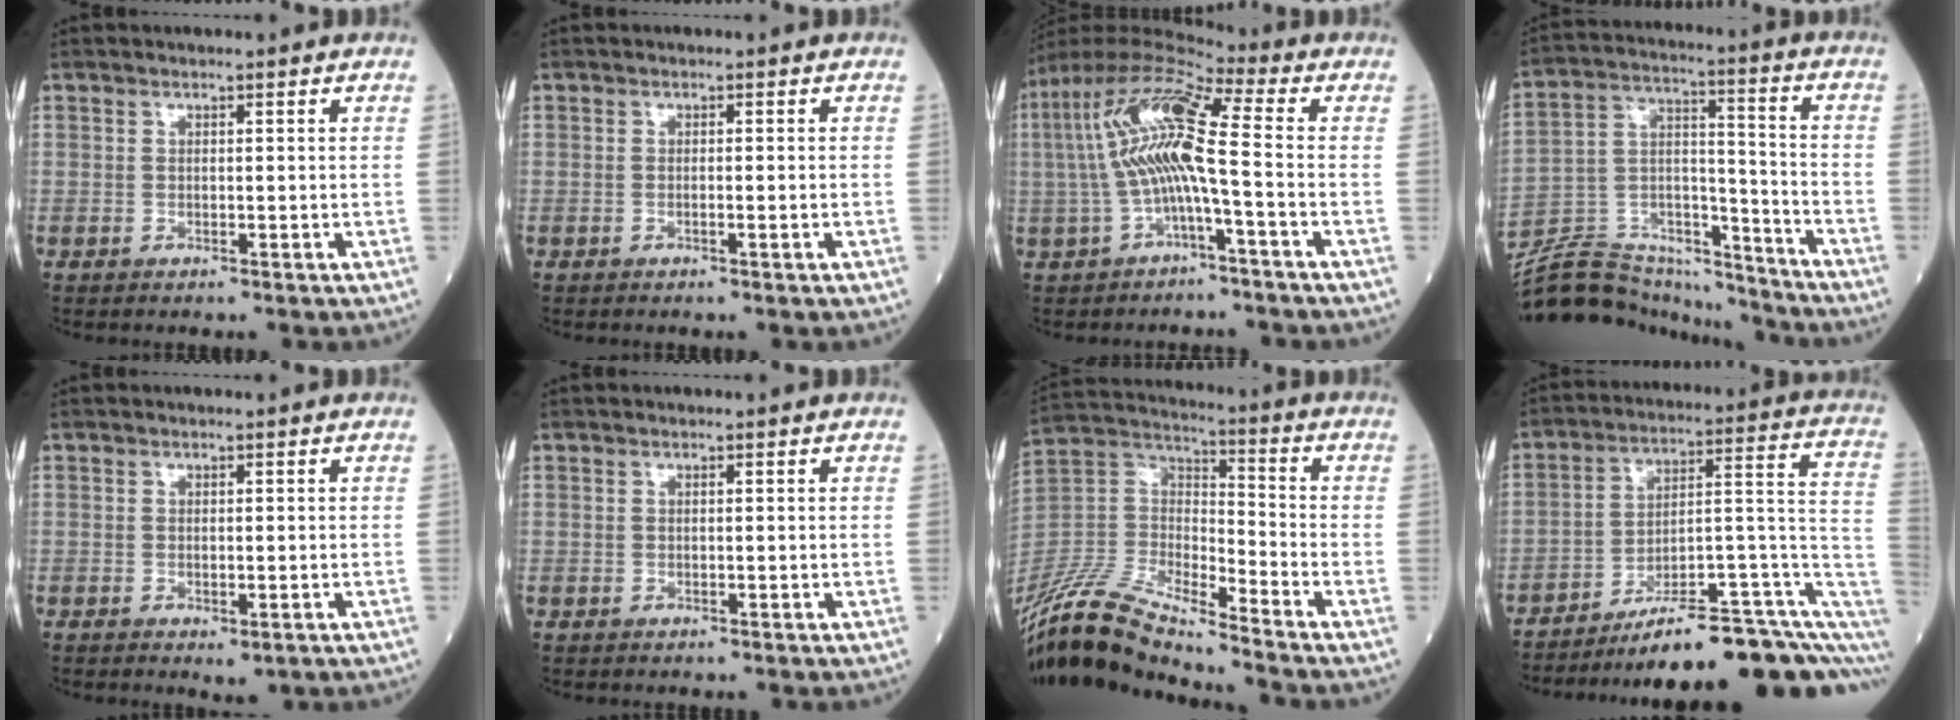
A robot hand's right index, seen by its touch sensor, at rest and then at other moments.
{"total": 0.6, "force": [-0.3, -0.1, 0.6], "torque": [-0.017, -0.002, -0.002]}
{"total": 12.5, "force": [-0.8, 1.1, 12.4], "torque": [-0.250, 0.034, -0.023]}
{"total": 19.6, "force": [-18.8, 4.2, 3.8], "torque": [-0.089, 0.042, -0.308]}
{"total": 2.3, "force": [-1.0, 1.1, 1.8], "torque": [-0.031, -0.006, -0.005]}
{"total": 0.0}
{"total": 16.2, "force": [-14.6, 1.2, 6.9], "torque": [-0.149, 0.017, -0.282]}
{"total": 21.3, "force": [-13.7, 3.3, 16.0], "torque": [-0.156, 0.045, -0.203]}